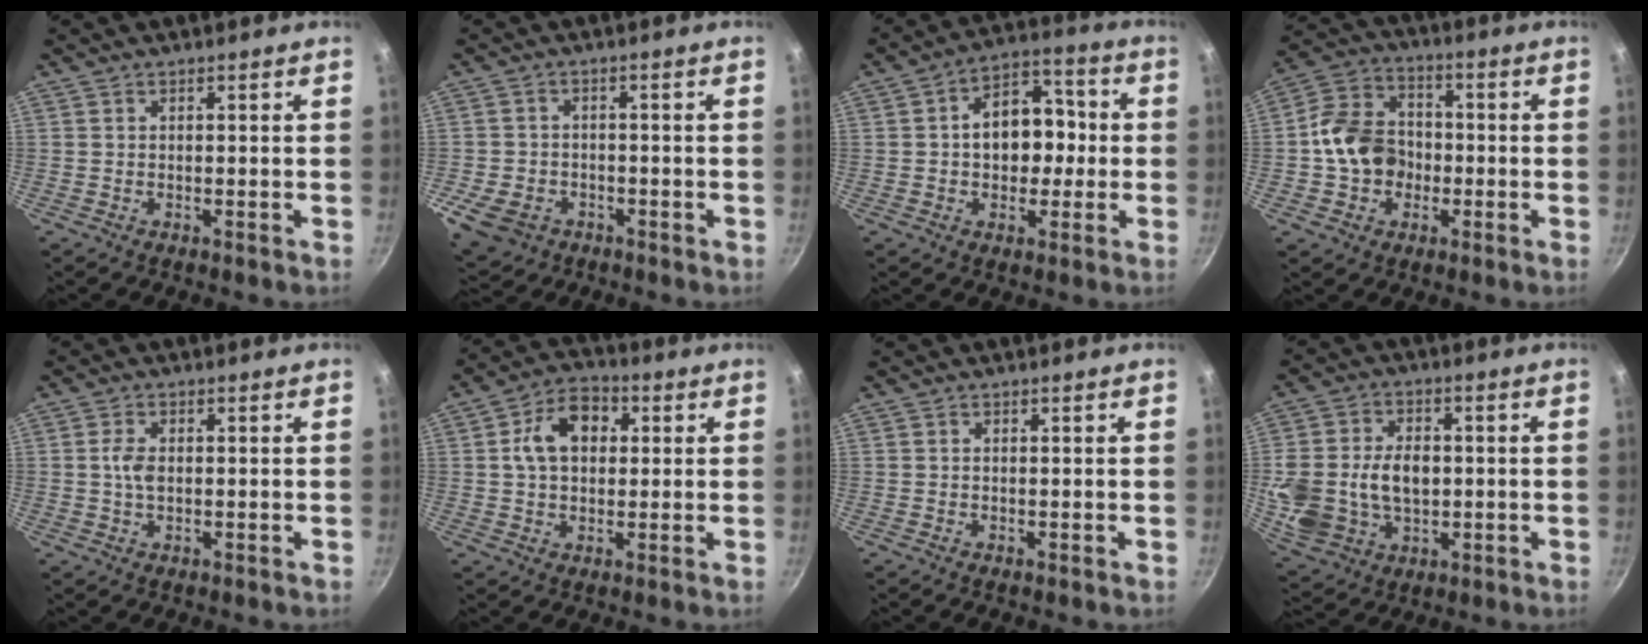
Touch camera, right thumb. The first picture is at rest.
{"total": 8.6, "force": [-3.4, 6.5, 4.5], "torque": [-0.082, 0.014, -0.056]}
{"total": 12.2, "force": [0.0, 8.8, 8.5], "torque": [-0.075, 0.031, -0.011]}
{"total": 12.0, "force": [-1.5, 9.8, 6.8], "torque": [-0.100, 0.033, -0.038]}
{"total": 3.2, "force": [0.1, 1.9, 2.5], "torque": [-0.048, 0.005, 0.000]}
{"total": 10.1, "force": [2.0, 7.2, 6.8], "torque": [-0.083, 0.016, 0.020]}
{"total": 0.0}
{"total": 16.5, "force": [-0.2, 12.1, 11.1], "torque": [-0.212, 0.005, 0.007]}